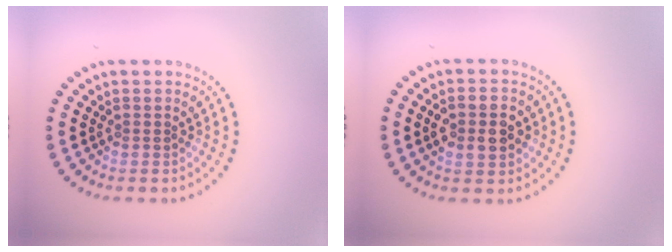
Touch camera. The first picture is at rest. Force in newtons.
{"total": 3.8, "press": 3.8, "slide": 0.2}